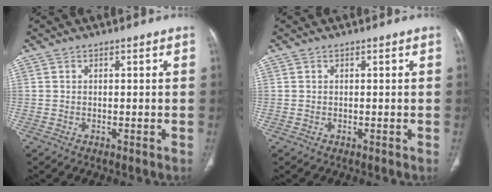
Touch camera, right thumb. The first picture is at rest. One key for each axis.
{"total": 0.0}